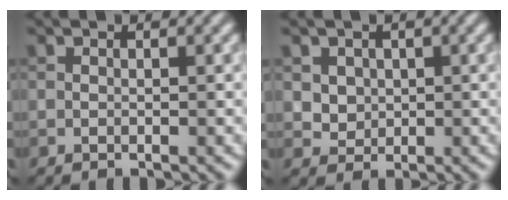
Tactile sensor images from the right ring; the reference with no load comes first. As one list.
[{"total": 2.6, "force": [1.0, 2.2, 1.0], "torque": [-0.029, 0.001, 0.037]}]